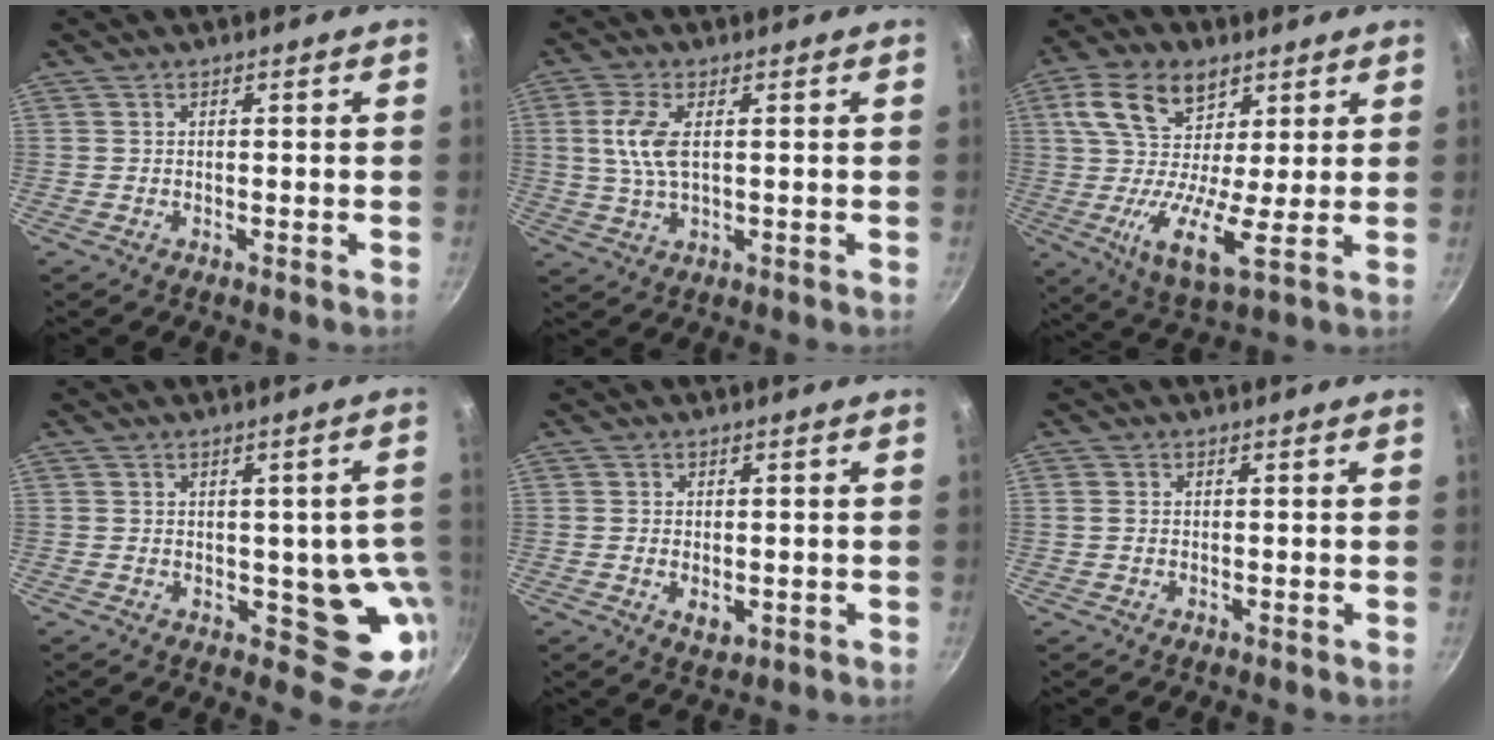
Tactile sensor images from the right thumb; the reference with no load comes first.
{"total": 7.2, "force": [1.2, 3.2, 6.4], "torque": [-0.135, 0.003, 0.022]}
{"total": 15.5, "force": [5.1, 8.3, 12.0], "torque": [-0.207, -0.020, 0.078]}
{"total": 11.0, "force": [-0.6, 6.1, 9.1], "torque": [-0.051, -0.014, -0.005]}
{"total": 3.6, "force": [-0.6, 2.4, 2.7], "torque": [-0.041, -0.008, -0.005]}
{"total": 1.0, "force": [0.0, 0.8, 0.6], "torque": [-0.012, 0.002, -0.001]}